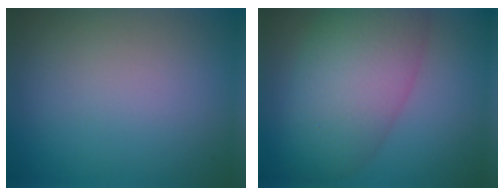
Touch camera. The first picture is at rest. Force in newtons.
{"total": 8.6, "press": 8.6, "slide": 0.3}